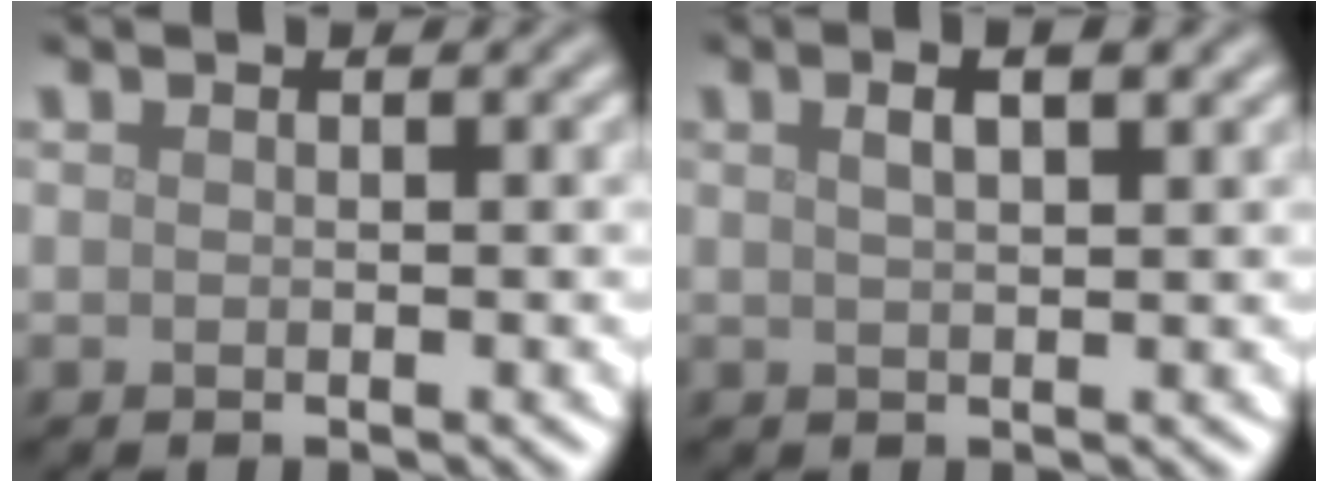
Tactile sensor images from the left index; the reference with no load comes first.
{"total": 3.4, "force": [1.8, 1.3, 2.6], "torque": [-0.024, 0.007, 0.011]}